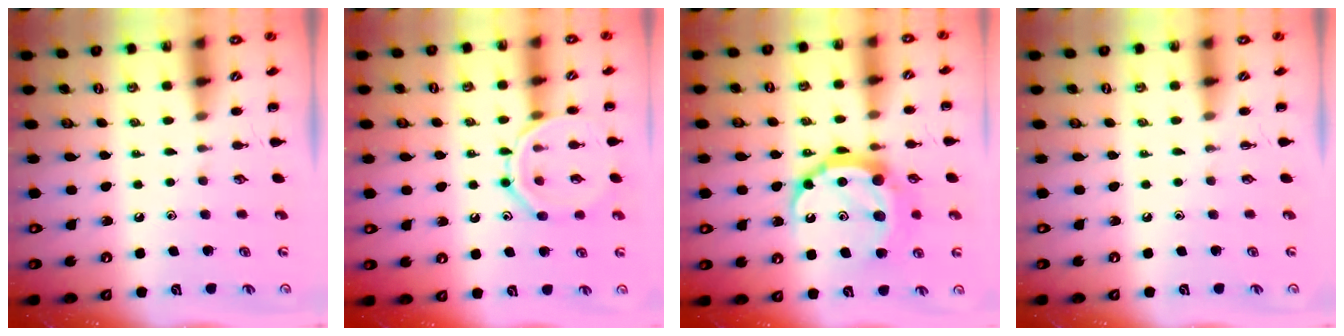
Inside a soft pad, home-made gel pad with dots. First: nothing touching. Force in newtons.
{"total": 11.9, "press": 11.9, "slide": 0.3}
{"total": 15.0, "press": 14.9, "slide": 1.0}
{"total": 0.0}